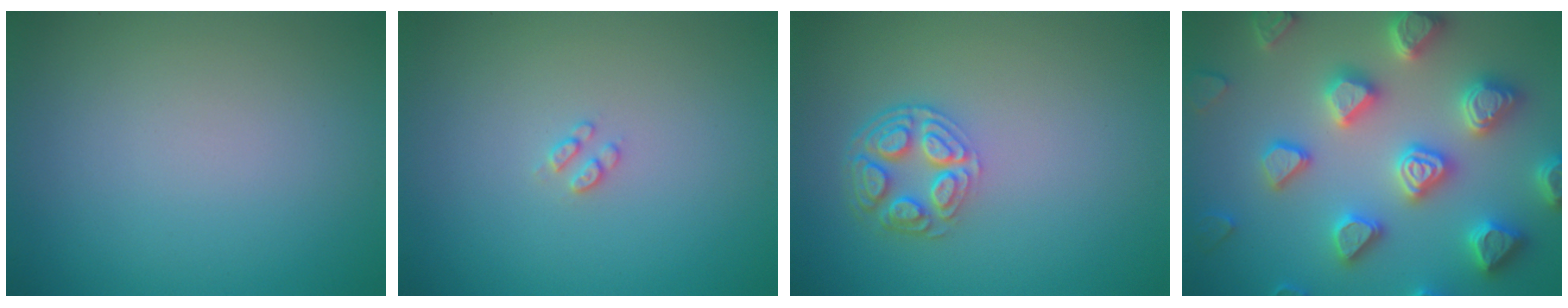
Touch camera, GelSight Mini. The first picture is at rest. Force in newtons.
{"total": 1.0, "press": 0.9, "slide": 0.2}
{"total": 4.5, "press": 3.4, "slide": 2.9}
{"total": 7.4, "press": 7.2, "slide": 1.6}